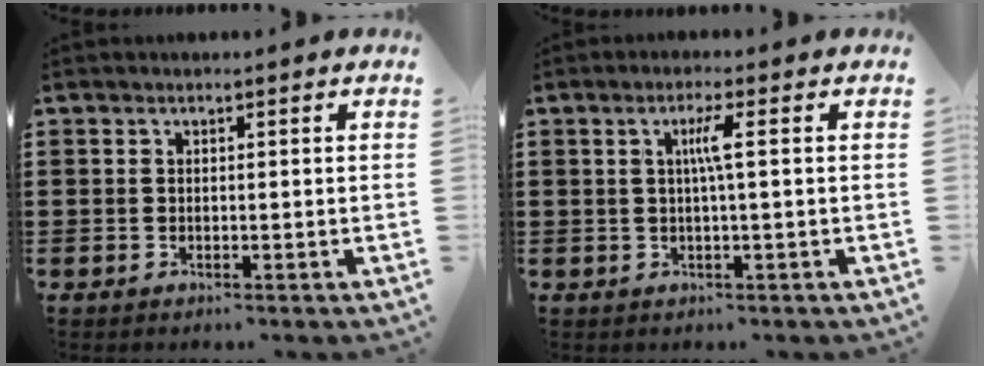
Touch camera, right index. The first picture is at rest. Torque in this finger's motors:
{"motor_torque": [0.68, -0.04, 0.07, 0.11]}